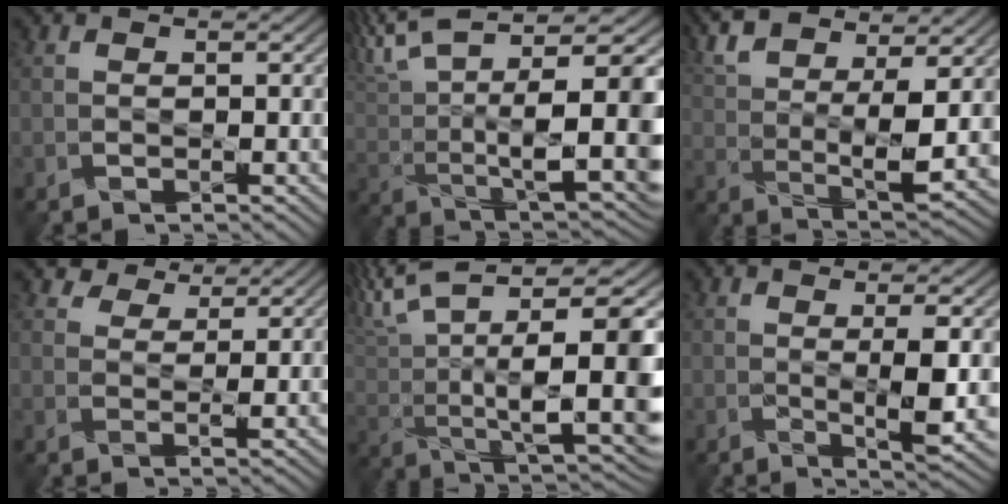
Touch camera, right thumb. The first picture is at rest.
{"total": 13.6, "force": [3.1, 5.1, 12.2], "torque": [-0.241, 0.021, 0.066]}
{"total": 11.6, "force": [6.4, 2.9, 9.1], "torque": [-0.212, 0.014, 0.129]}
{"total": 4.6, "force": [4.2, 1.5, 1.2], "torque": [-0.026, 0.008, 0.072]}
{"total": 13.9, "force": [1.8, 5.6, 12.6], "torque": [-0.242, 0.008, 0.047]}
{"total": 5.0, "force": [0.2, 0.4, 5.0], "torque": [-0.084, -0.001, 0.009]}